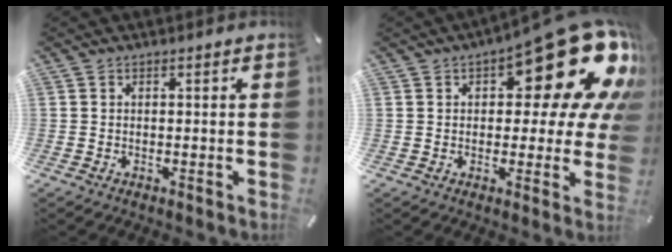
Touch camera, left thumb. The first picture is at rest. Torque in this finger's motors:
{"motor_torque": [2.51, 2.50, 1.65, -1.13, 0.35]}